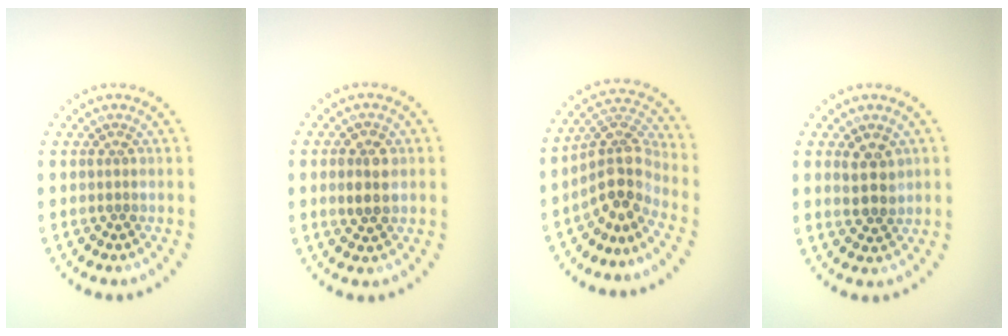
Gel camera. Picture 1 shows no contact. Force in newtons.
{"total": 2.6, "press": 2.6, "slide": 0.2}
{"total": 4.2, "press": 3.2, "slide": 2.8}
{"total": 2.8, "press": 2.7, "slide": 0.8}